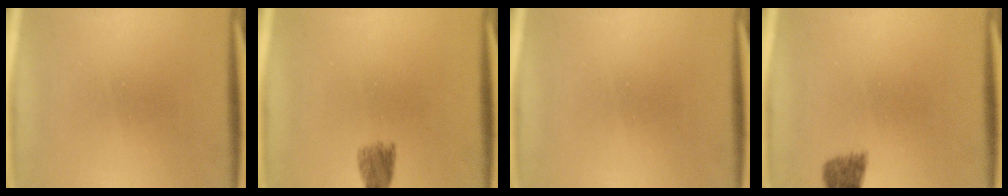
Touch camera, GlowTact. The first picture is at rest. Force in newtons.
{"total": 4.1}
{"total": 0.0}
{"total": 1.9}